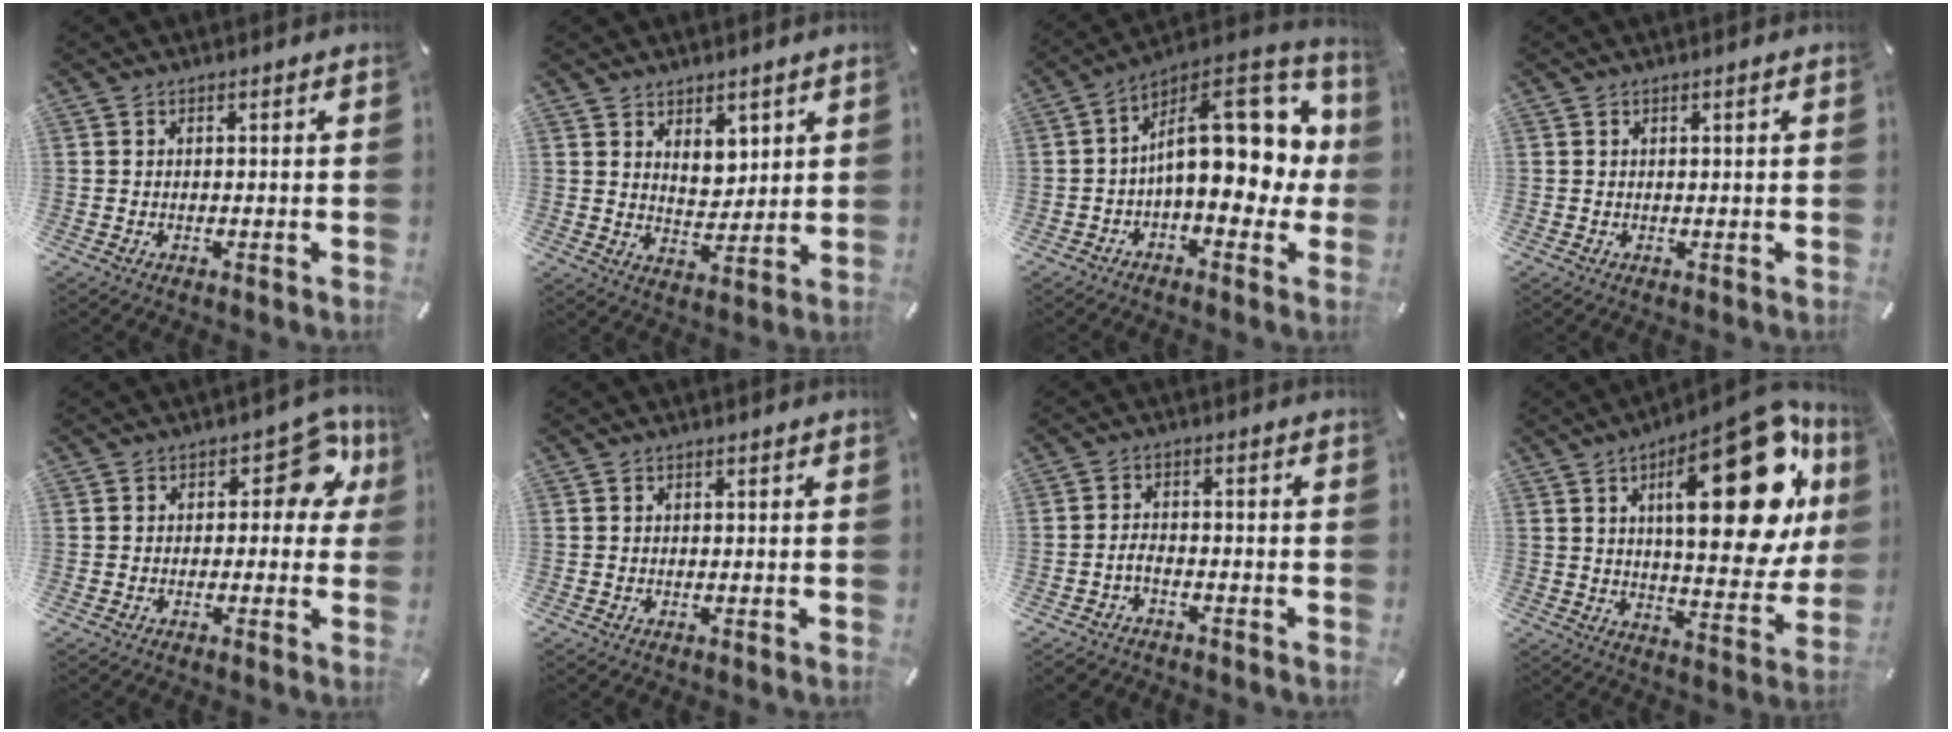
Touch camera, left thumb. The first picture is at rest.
{"total": 5.9, "force": [3.9, 4.0, 2.0], "torque": [-0.024, -0.021, 0.067]}
{"total": 21.6, "force": [2.6, 11.4, 18.2], "torque": [-0.257, -0.020, 0.051]}
{"total": 1.0, "force": [0.3, 0.0, 0.9], "torque": [-0.016, -0.001, 0.005]}
{"total": 9.7, "force": [3.4, 5.6, 7.2], "torque": [-0.076, -0.015, 0.052]}
{"total": 0.0}
{"total": 3.5, "force": [-2.2, 1.8, 2.0], "torque": [-0.048, 0.010, -0.046]}
{"total": 33.6, "force": [11.1, 13.5, 28.7], "torque": [-0.410, -0.068, 0.177]}